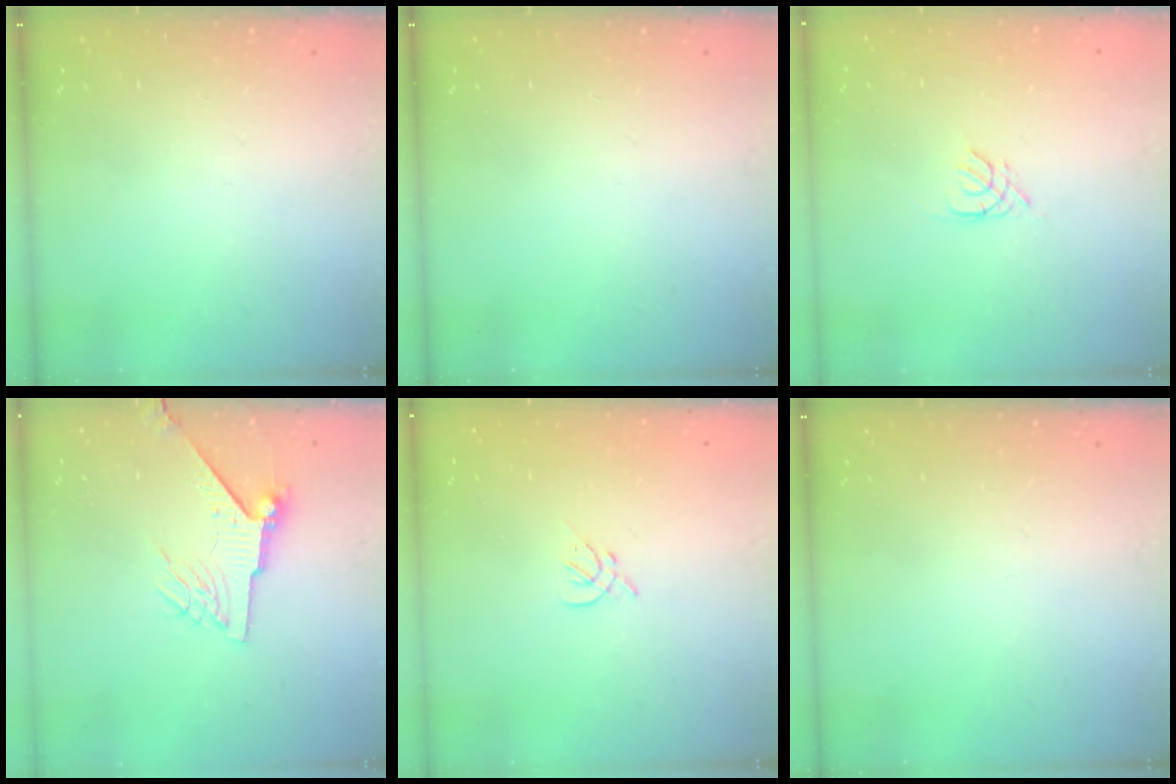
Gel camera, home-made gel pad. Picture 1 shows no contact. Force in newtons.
{"total": 0.0}
{"total": 1.3, "press": 1.3, "slide": 0.3}
{"total": 7.0, "press": 6.9, "slide": 1.0}
{"total": 2.0, "press": 1.9, "slide": 0.5}
{"total": 0.0}